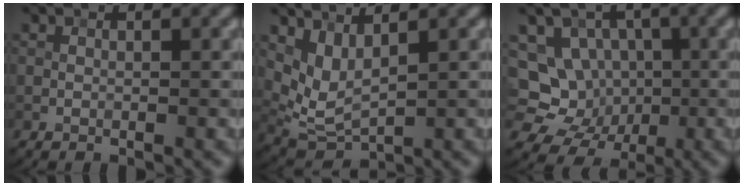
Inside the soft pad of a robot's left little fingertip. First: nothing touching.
{"total": 3.3, "force": [1.7, 1.5, 2.4], "torque": [-0.060, -0.016, 0.044]}
{"total": 8.3, "force": [-1.5, 7.6, 2.9], "torque": [-0.035, 0.023, -0.048]}